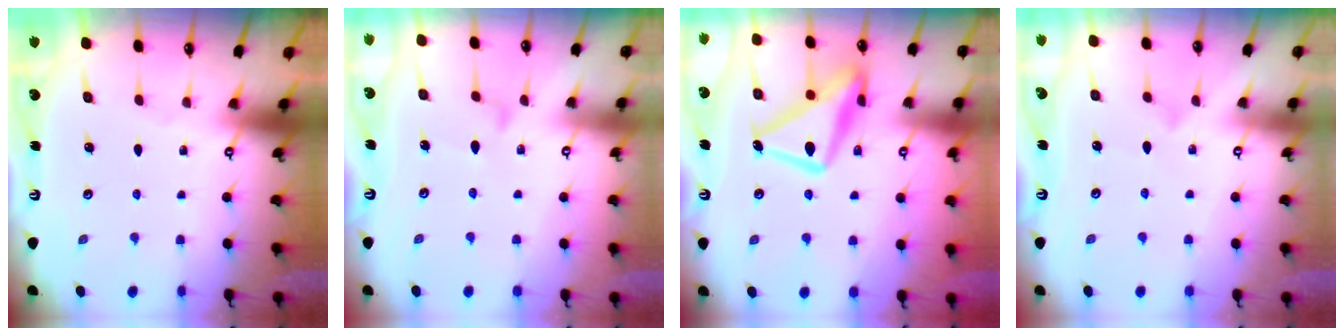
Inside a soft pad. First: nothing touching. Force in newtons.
{"total": 7.3, "press": 7.3, "slide": 0.3}
{"total": 17.8, "press": 17.7, "slide": 1.5}
{"total": 5.0, "press": 4.9, "slide": 0.3}